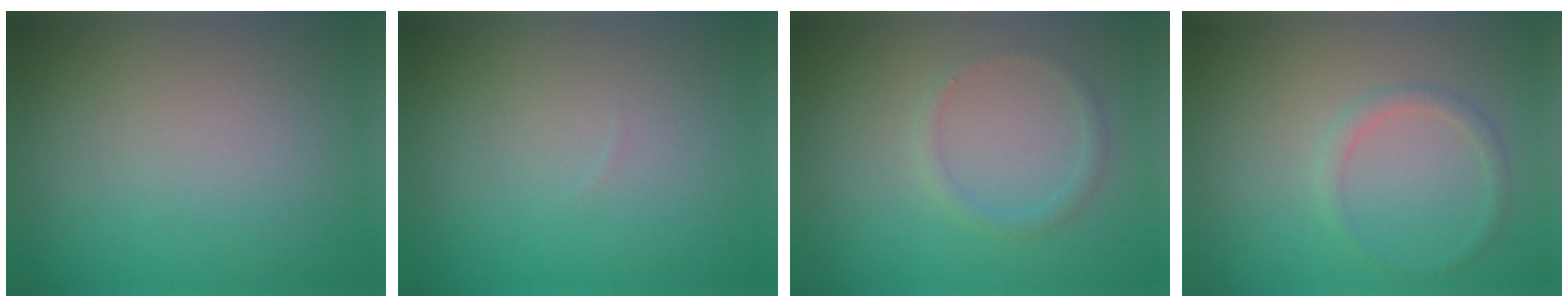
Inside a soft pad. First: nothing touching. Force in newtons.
{"total": 0.0}
{"total": 1.2, "press": 1.2, "slide": 0.1}
{"total": 1.1, "press": 1.1, "slide": 0.1}